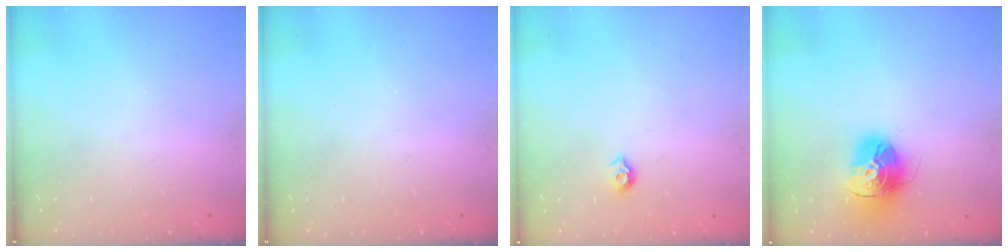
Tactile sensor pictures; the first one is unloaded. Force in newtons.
{"total": 0.0}
{"total": 5.8, "press": 5.7, "slide": 0.8}
{"total": 16.4, "press": 16.3, "slide": 1.8}